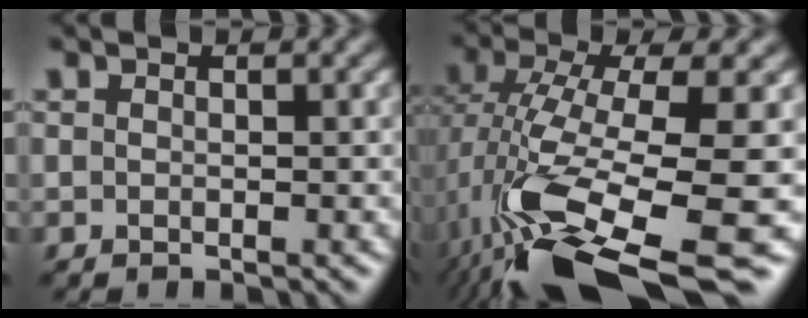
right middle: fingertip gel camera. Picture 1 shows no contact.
{"total": 13.6, "force": [-4.5, 4.3, 12.1], "torque": [-0.243, -0.034, -0.061]}